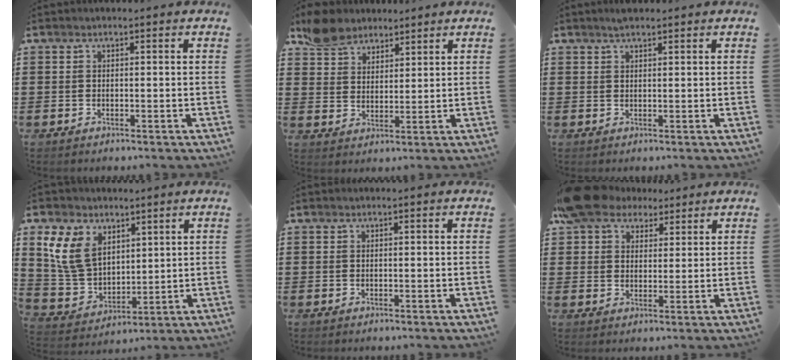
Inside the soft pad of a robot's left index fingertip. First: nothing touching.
{"total": 5.8, "force": [4.9, 3.0, 0.9], "torque": [-0.041, 0.004, 0.096]}
{"total": 1.6, "force": [1.4, 0.2, 0.8], "torque": [-0.017, 0.001, 0.026]}
{"total": 10.0, "force": [5.0, 6.8, 5.3], "torque": [-0.140, 0.007, 0.097]}
{"total": 0.0}
{"total": 8.2, "force": [5.8, 4.8, 3.4], "torque": [-0.085, 0.010, 0.111]}